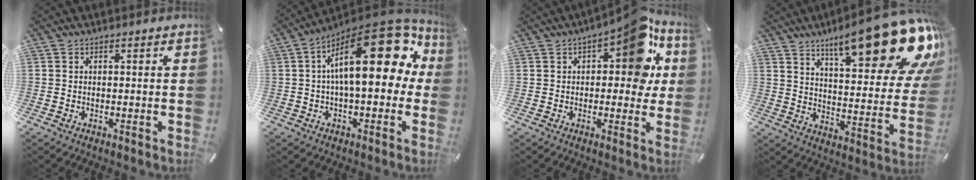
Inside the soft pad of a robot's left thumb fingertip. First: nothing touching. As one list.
[{"total": 23.8, "force": [5.6, 9.8, 21.0], "torque": [-0.313, -0.037, 0.093]}, {"total": 13.1, "force": [4.9, 6.7, 10.2], "torque": [-0.111, -0.030, 0.075]}, {"total": 24.2, "force": [15.7, 8.1, 16.5], "torque": [-0.216, -0.119, 0.254]}]